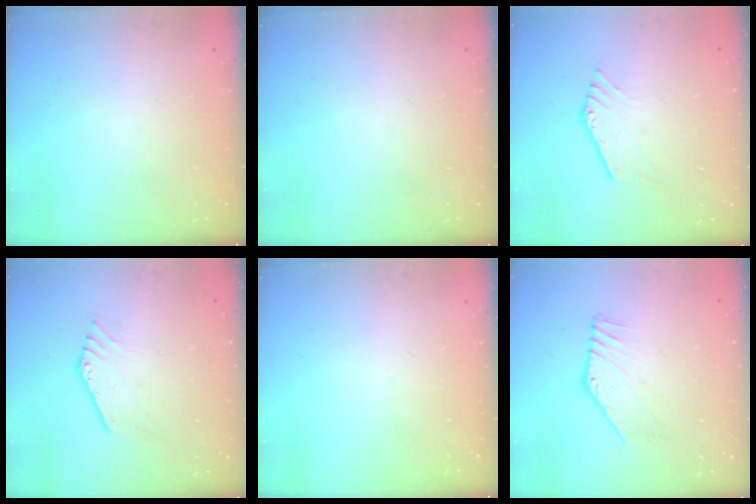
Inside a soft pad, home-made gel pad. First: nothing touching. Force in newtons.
{"total": 0.0}
{"total": 1.1, "press": 1.1, "slide": 0.1}
{"total": 1.1, "press": 1.1, "slide": 0.1}
{"total": 0.0}
{"total": 2.9, "press": 2.9, "slide": 0.2}